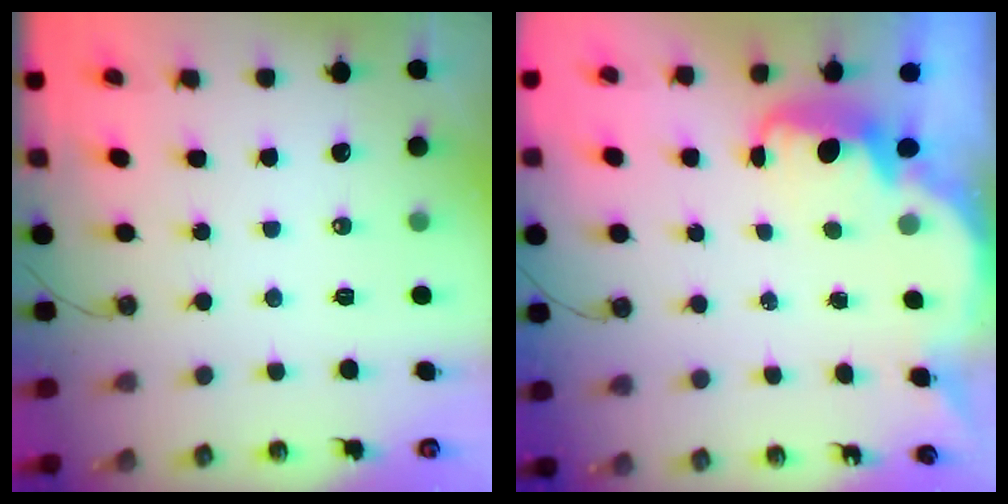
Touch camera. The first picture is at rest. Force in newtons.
{"total": 2.8, "press": 2.7, "slide": 0.6}